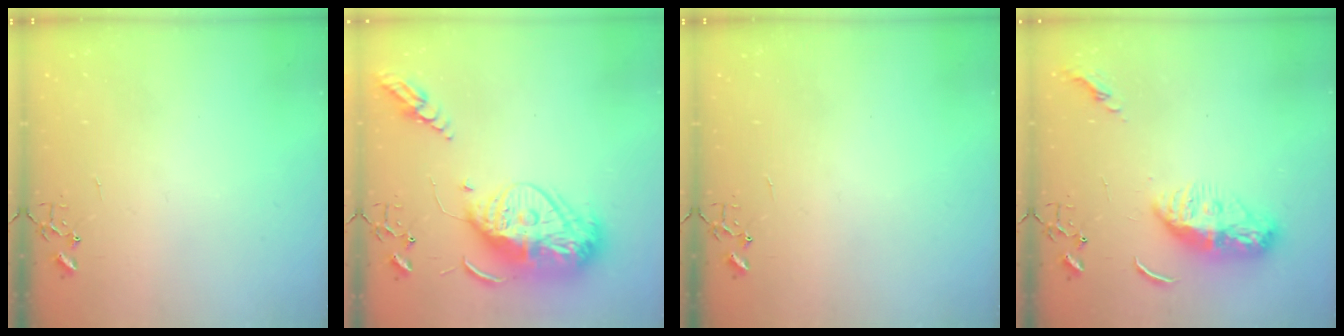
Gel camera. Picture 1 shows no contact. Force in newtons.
{"total": 19.6, "press": 19.5, "slide": 1.9}
{"total": 0.0}
{"total": 11.4, "press": 11.3, "slide": 0.9}